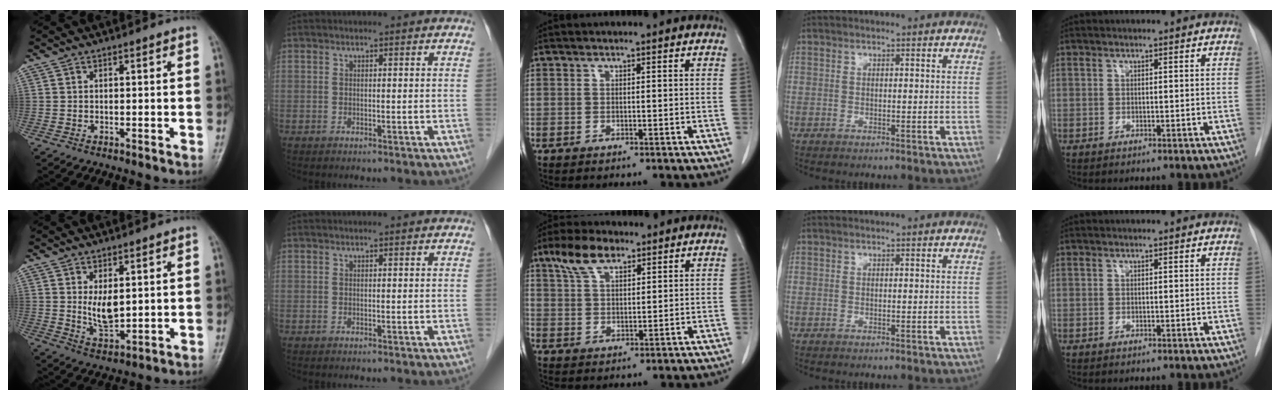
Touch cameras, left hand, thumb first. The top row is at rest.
{"thumb": {"total": 6.1, "force": [1.4, 3.2, 5.0], "torque": [-0.075, -0.021, 0.036]}, "index": {"total": 0.6, "force": [0.5, 0.0, 0.2], "torque": [-0.004, 0.005, 0.005]}, "middle": {"total": 6.7, "force": [4.5, 2.7, 4.1], "torque": [-0.087, 0.016, 0.088]}}